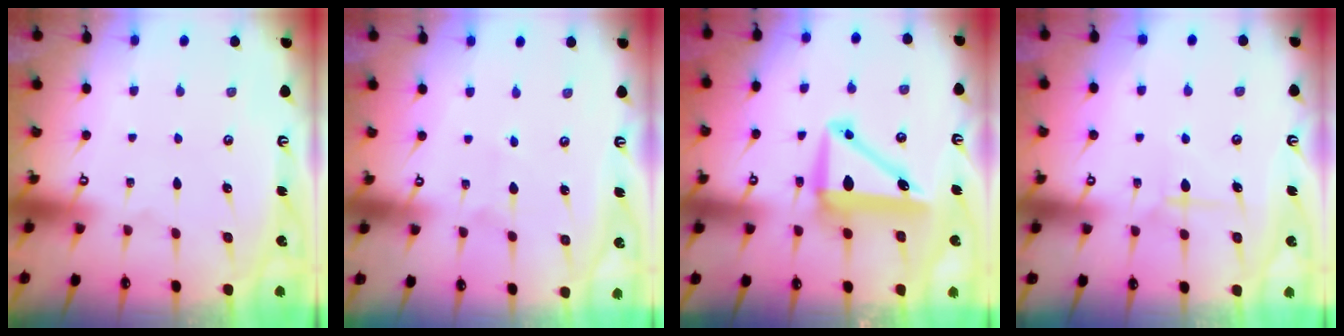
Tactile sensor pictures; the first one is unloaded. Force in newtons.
{"total": 2.7, "press": 2.7, "slide": 0.2}
{"total": 10.0, "press": 9.7, "slide": 2.2}
{"total": 6.7, "press": 6.7, "slide": 0.4}